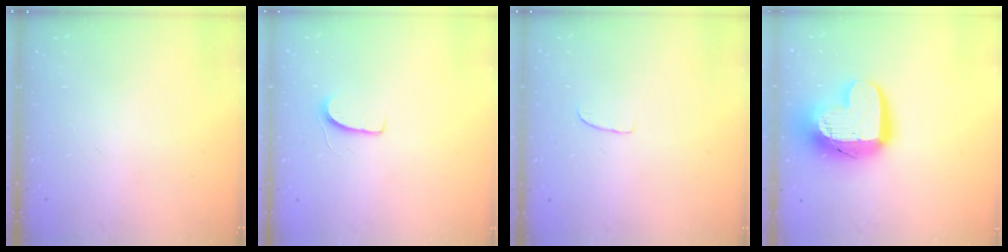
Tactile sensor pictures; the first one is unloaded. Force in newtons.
{"total": 5.1, "press": 5.0, "slide": 0.5}
{"total": 4.7, "press": 4.7, "slide": 0.3}
{"total": 18.3, "press": 18.3, "slide": 1.2}